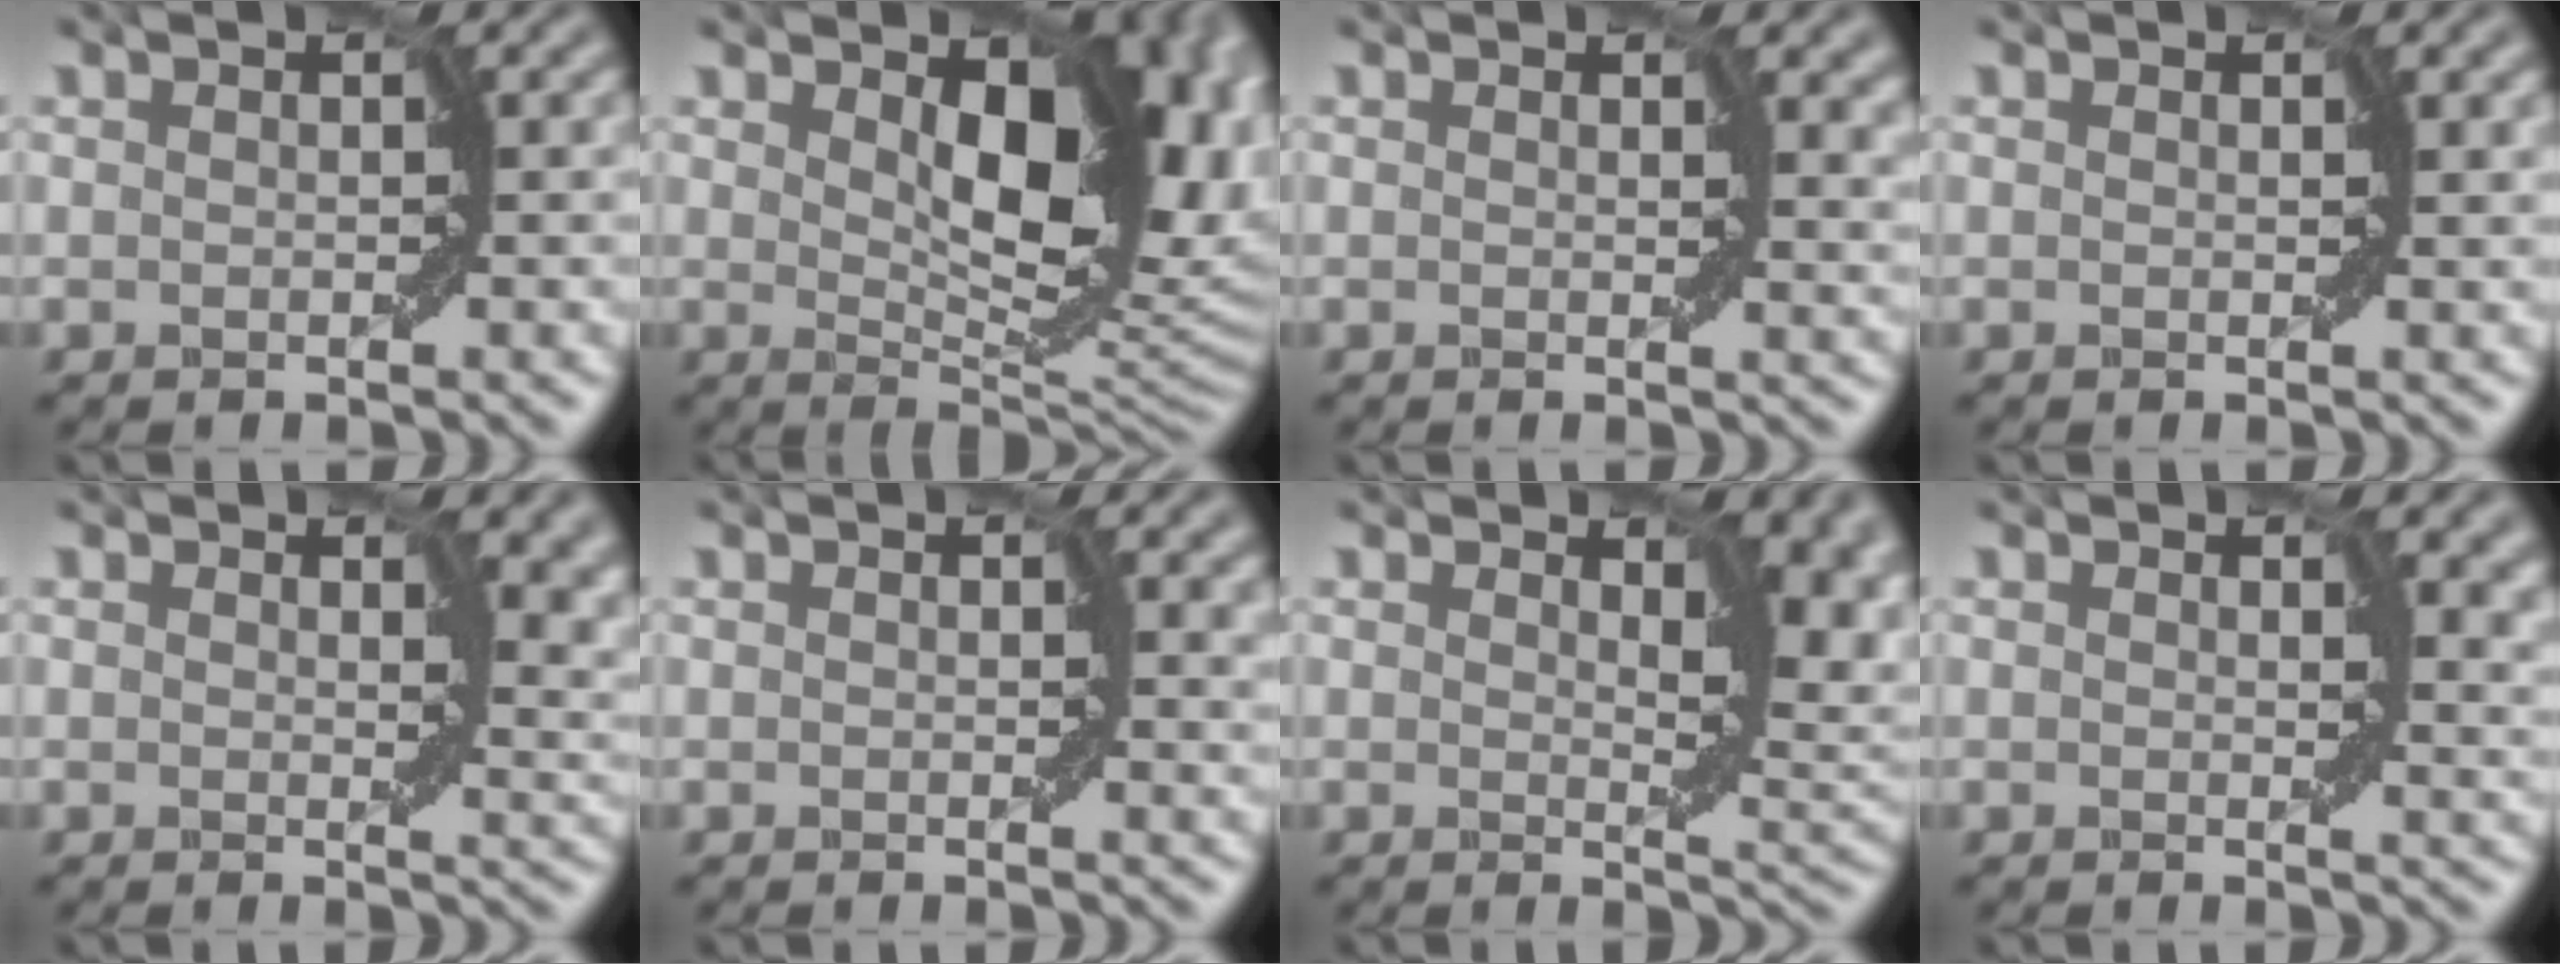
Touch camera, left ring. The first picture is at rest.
{"total": 13.1, "force": [2.2, 6.9, 10.9], "torque": [-0.154, -0.012, 0.042]}
{"total": 2.8, "force": [0.9, 1.8, 1.9], "torque": [-0.017, -0.001, 0.005]}
{"total": 0.5, "force": [0.3, 0.3, 0.3], "torque": [-0.003, -0.002, 0.001]}
{"total": 5.6, "force": [1.4, 3.6, 4.1], "torque": [-0.038, -0.004, 0.012]}
{"total": 1.9, "force": [0.4, 1.1, 1.4], "torque": [-0.015, -0.004, 0.001]}
{"total": 7.2, "force": [1.6, 3.6, 6.0], "torque": [-0.079, -0.006, 0.023]}
{"total": 3.9, "force": [1.1, 2.5, 2.8], "torque": [-0.024, -0.002, 0.007]}